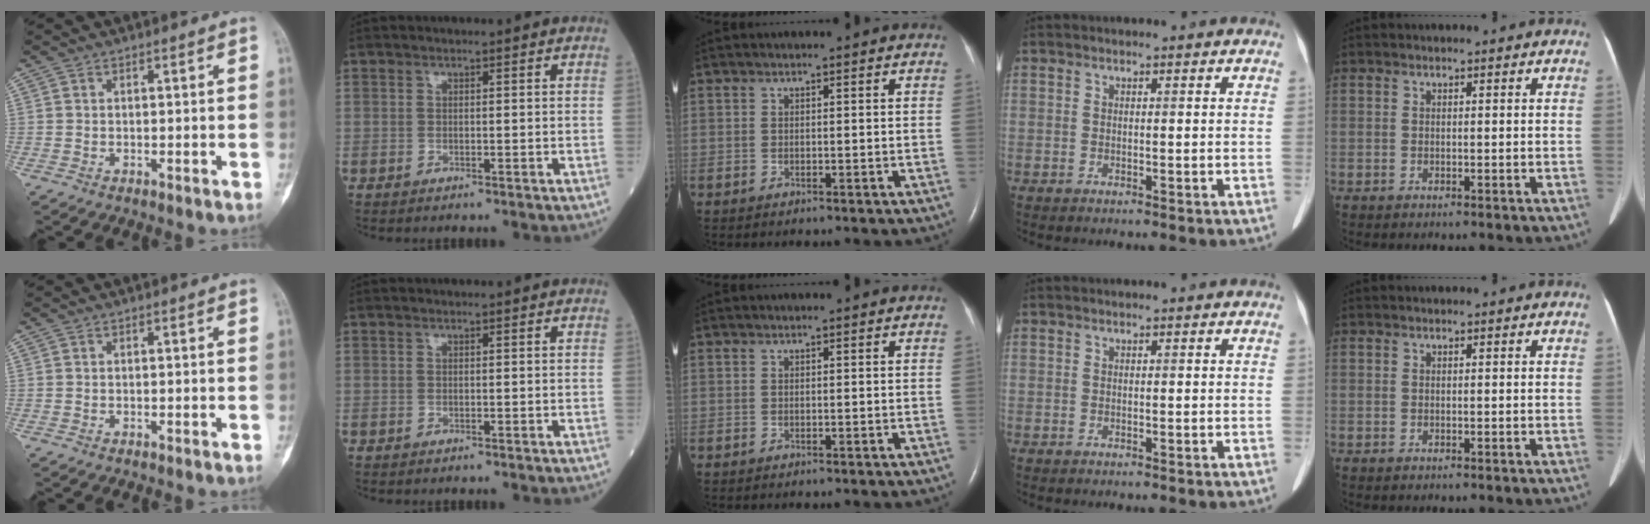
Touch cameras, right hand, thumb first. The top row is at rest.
{}